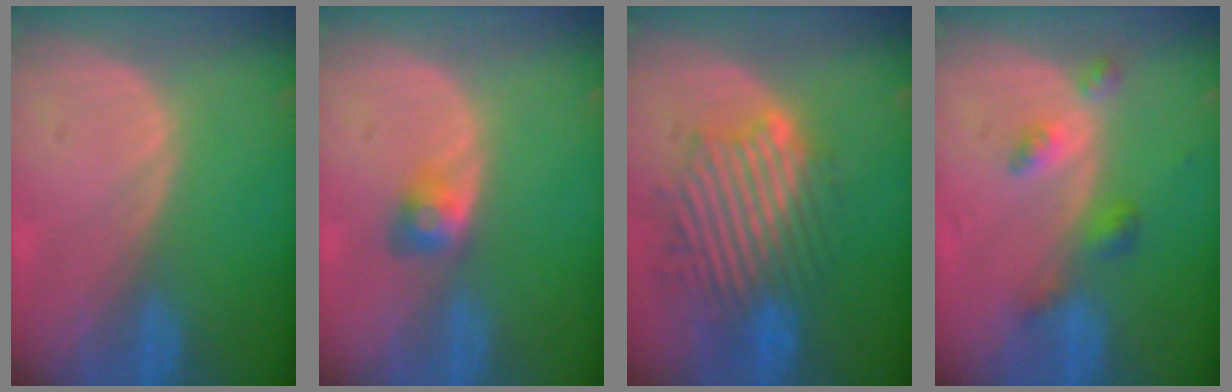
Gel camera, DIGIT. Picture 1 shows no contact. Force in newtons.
{"total": 2.8, "press": 2.6, "slide": 1.2}
{"total": 10.5, "press": 10.0, "slide": 3.2}
{"total": 4.2, "press": 3.9, "slide": 1.6}